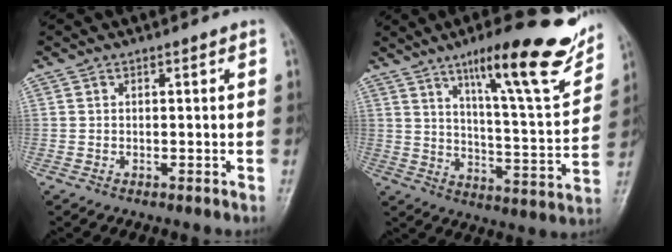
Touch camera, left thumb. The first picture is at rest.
{"total": 20.3, "force": [13.1, 3.7, 15.1], "torque": [-0.184, -0.064, 0.199]}